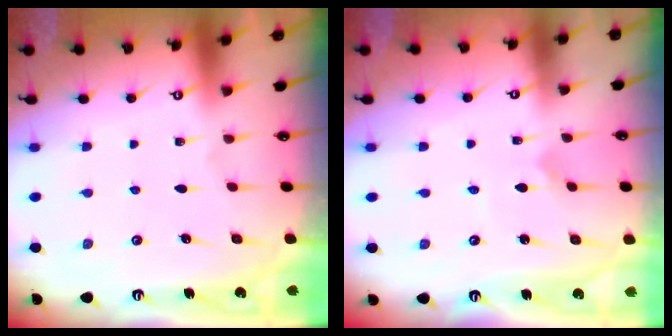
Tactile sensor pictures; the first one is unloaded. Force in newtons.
{"total": 2.6, "press": 2.6, "slide": 0.3}